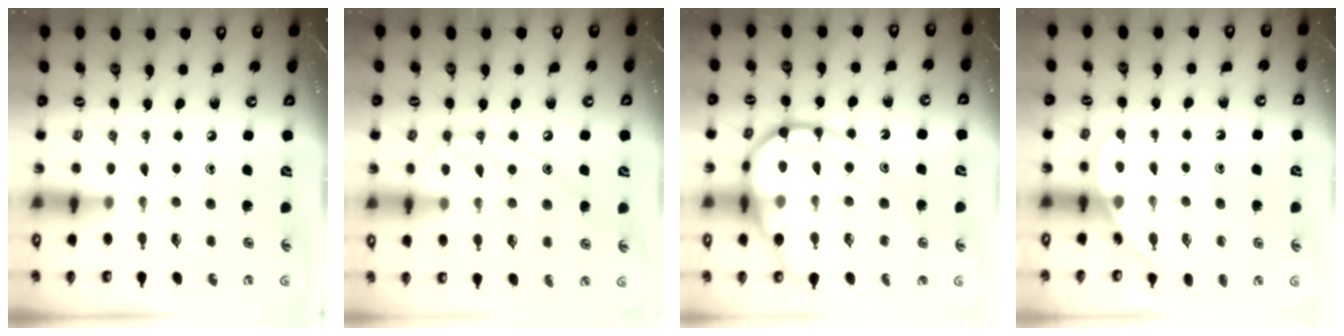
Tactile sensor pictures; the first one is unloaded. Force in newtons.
{"total": 12.4, "press": 12.3, "slide": 1.2}
{"total": 16.4, "press": 16.4, "slide": 1.7}
{"total": 4.9, "press": 4.9, "slide": 0.5}